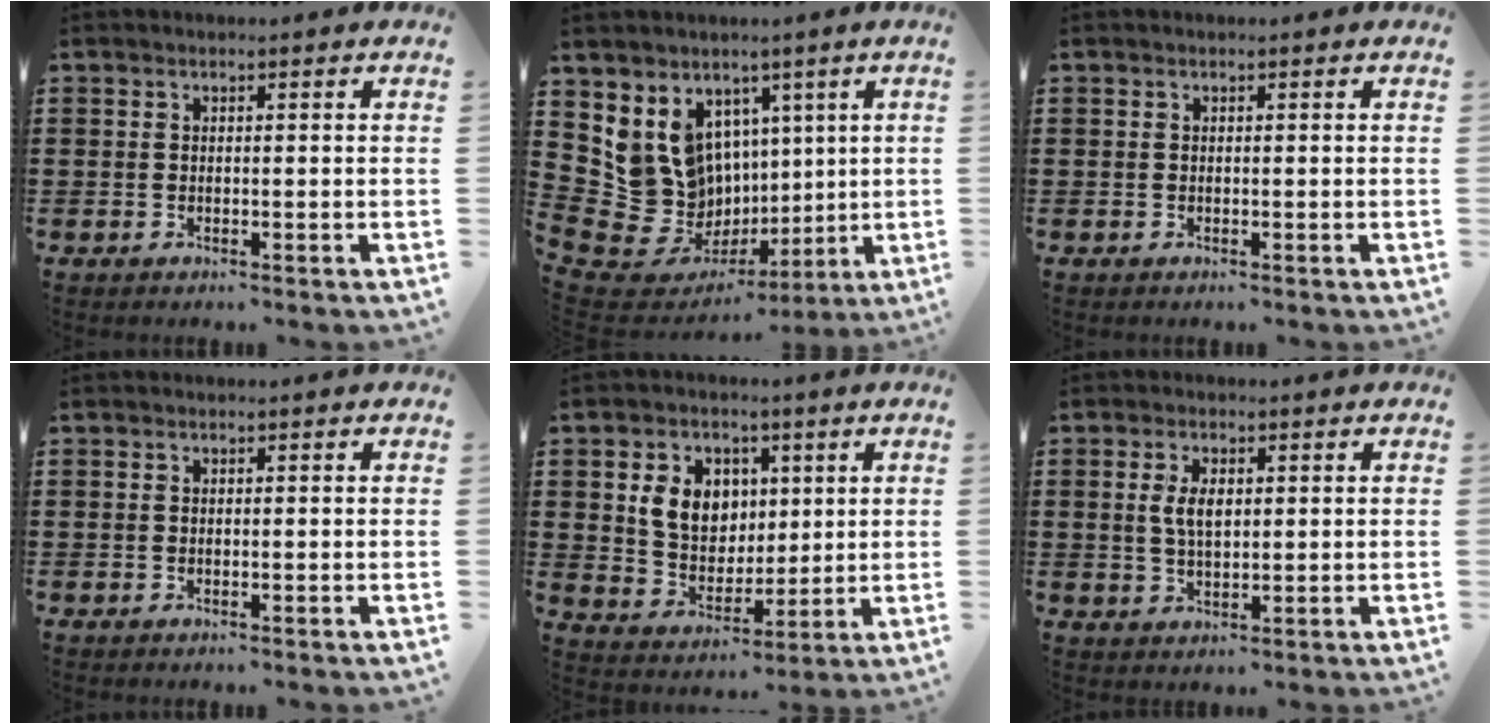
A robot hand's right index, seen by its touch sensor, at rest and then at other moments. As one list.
[{"total": 12.5, "force": [2.1, 11.6, 4.1], "torque": [-0.135, -0.041, 0.057]}, {"total": 0.0}, {"total": 0.0}, {"total": 7.9, "force": [2.2, 6.4, 4.0], "torque": [-0.089, 0.014, 0.037]}, {"total": 3.9, "force": [0.7, 1.9, 3.4], "torque": [-0.070, 0.008, 0.010]}]